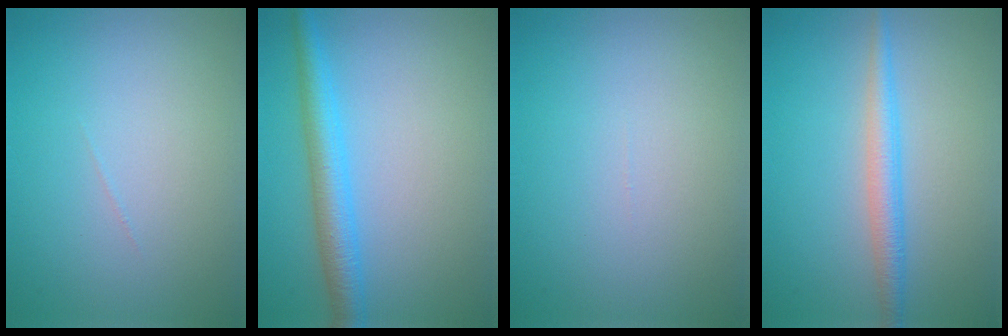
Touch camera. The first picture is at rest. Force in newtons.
{"total": 3.9, "press": 3.9, "slide": 0.1}
{"total": 0.0}
{"total": 2.7, "press": 2.7, "slide": 0.1}